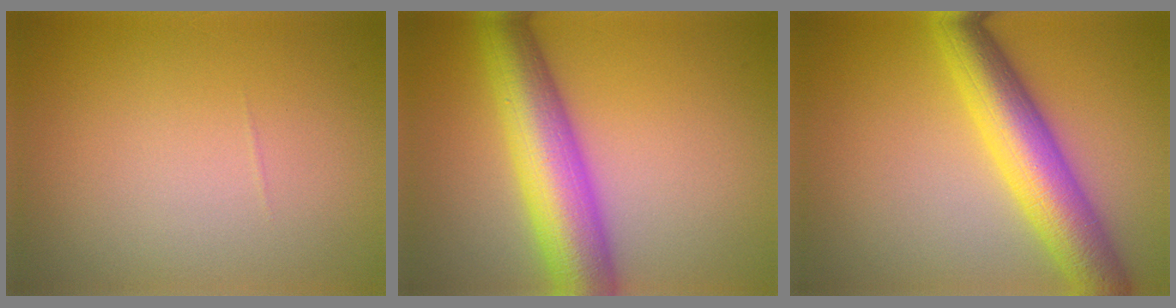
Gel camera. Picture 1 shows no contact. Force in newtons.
{"total": 9.2, "press": 9.1, "slide": 0.2}
{"total": 7.7, "press": 7.7, "slide": 0.1}